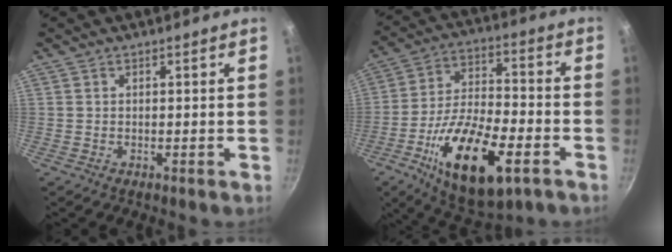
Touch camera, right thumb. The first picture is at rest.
{"total": 21.7, "force": [-9.3, 9.1, 17.4], "torque": [-0.290, 0.024, -0.156]}